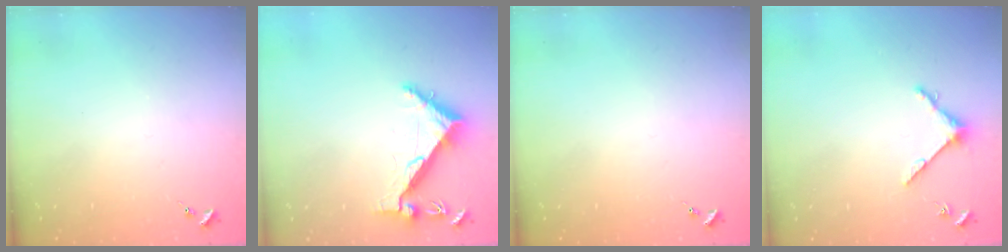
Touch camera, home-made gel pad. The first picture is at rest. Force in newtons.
{"total": 6.3, "press": 6.2, "slide": 0.7}
{"total": 0.0}
{"total": 4.8, "press": 4.8, "slide": 0.6}